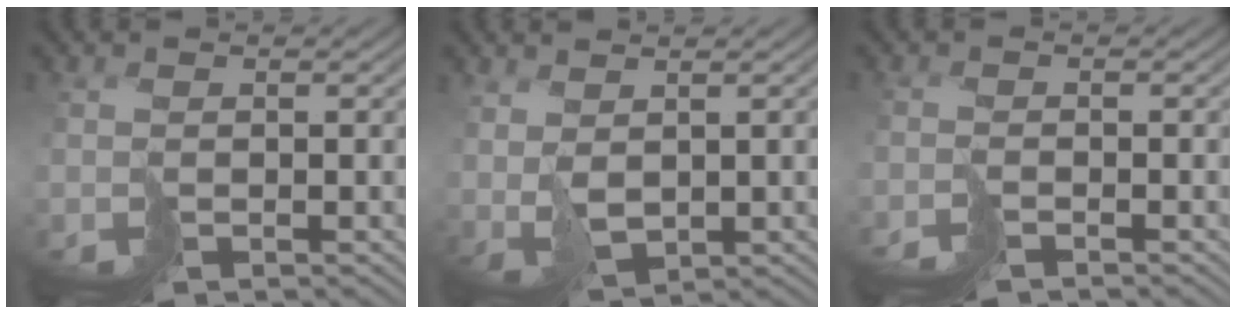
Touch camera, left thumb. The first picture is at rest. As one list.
[{"total": 2.4, "force": [1.5, 1.3, 1.3], "torque": [-0.034, -0.001, 0.042]}, {"total": 1.3, "force": [-1.3, 0.1, 0.4], "torque": [-0.009, -0.004, -0.030]}]